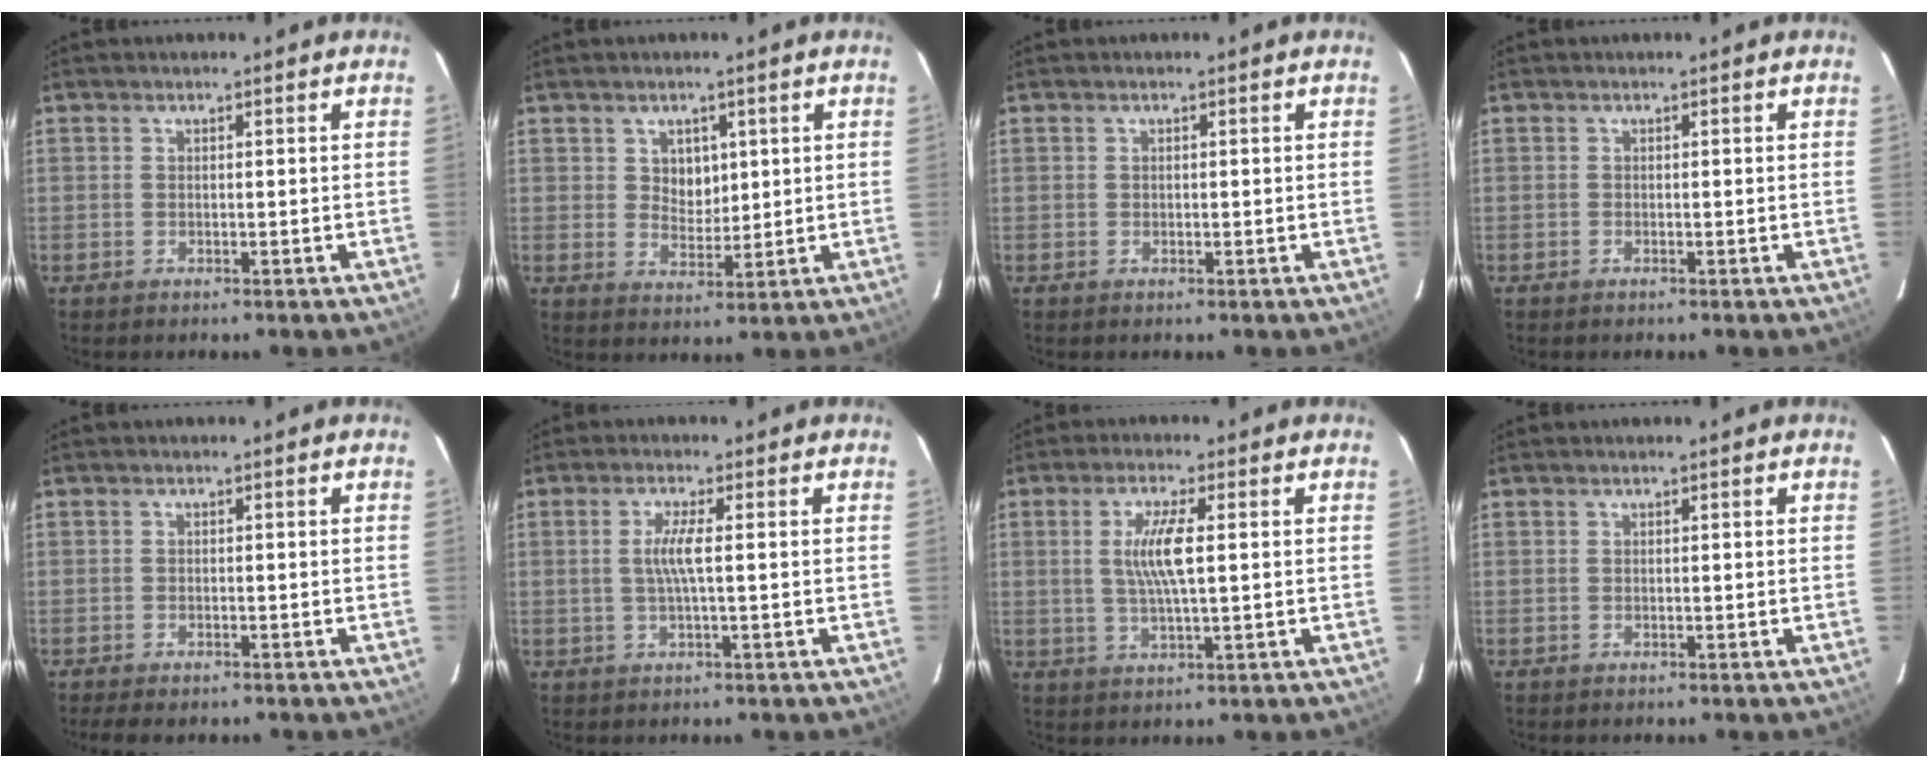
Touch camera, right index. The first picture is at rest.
{"total": 4.4, "force": [1.6, 3.5, 2.0], "torque": [-0.028, 0.003, 0.033]}
{"total": 0.0}
{"total": 0.0}
{"total": 4.1, "force": [-3.3, 1.4, 2.0], "torque": [-0.047, -0.013, -0.051]}
{"total": 3.8, "force": [0.0, -0.2, 3.8], "torque": [-0.077, -0.001, 0.001]}
{"total": 6.8, "force": [0.9, 0.9, 6.7], "torque": [-0.128, -0.002, 0.017]}
{"total": 0.0}